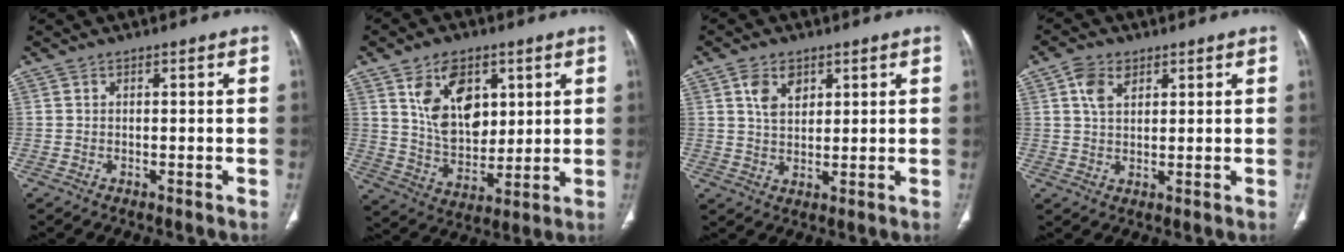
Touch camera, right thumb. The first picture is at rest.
{"total": 13.9, "force": [5.4, 8.9, 9.2], "torque": [-0.116, -0.031, 0.110]}
{"total": 5.5, "force": [2.6, 3.5, 3.3], "torque": [-0.043, -0.013, 0.049]}
{"total": 4.9, "force": [2.2, 3.2, 3.0], "torque": [-0.043, -0.005, 0.042]}